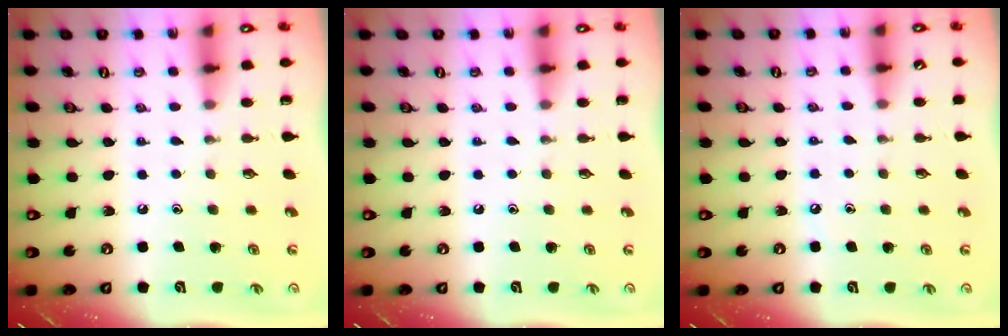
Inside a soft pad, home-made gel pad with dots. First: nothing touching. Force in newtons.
{"total": 0.0}
{"total": 3.0, "press": 3.0, "slide": 0.4}